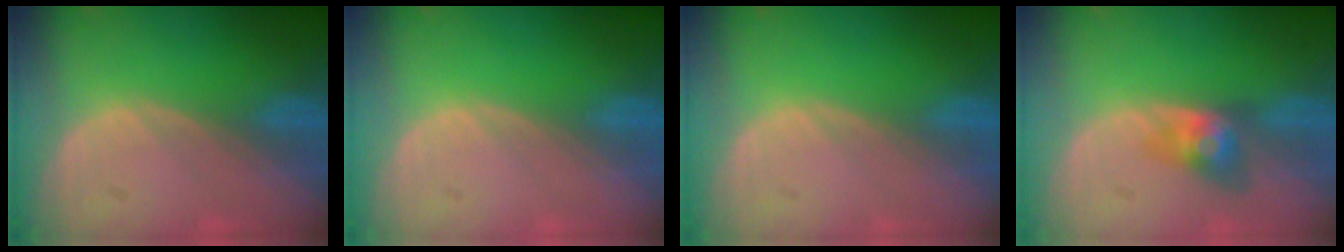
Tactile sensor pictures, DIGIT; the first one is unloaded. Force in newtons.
{"total": 0.0}
{"total": 0.0}
{"total": 4.0, "press": 4.0, "slide": 0.3}